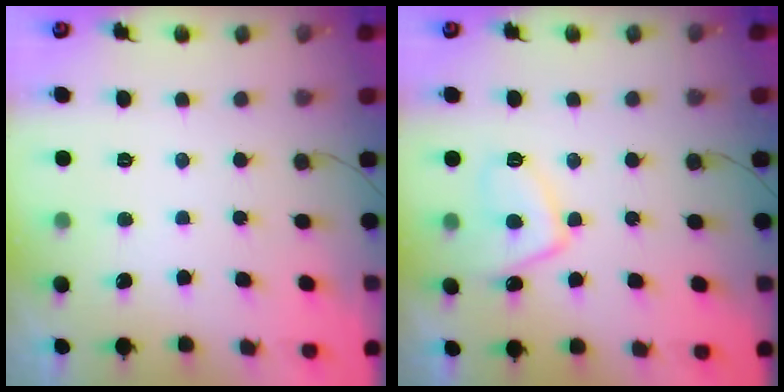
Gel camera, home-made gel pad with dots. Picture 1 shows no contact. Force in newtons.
{"total": 8.9, "press": 8.8, "slide": 1.2}